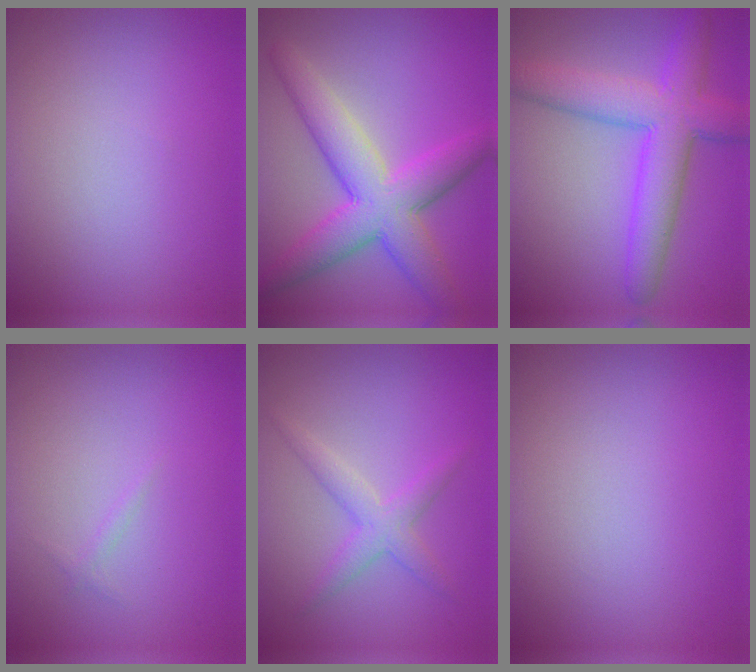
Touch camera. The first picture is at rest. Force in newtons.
{"total": 7.4, "press": 7.4, "slide": 0.2}
{"total": 7.2, "press": 7.2, "slide": 0.2}
{"total": 0.5, "press": 0.5, "slide": 0.0}
{"total": 2.5, "press": 2.5, "slide": 0.1}
{"total": 0.0}